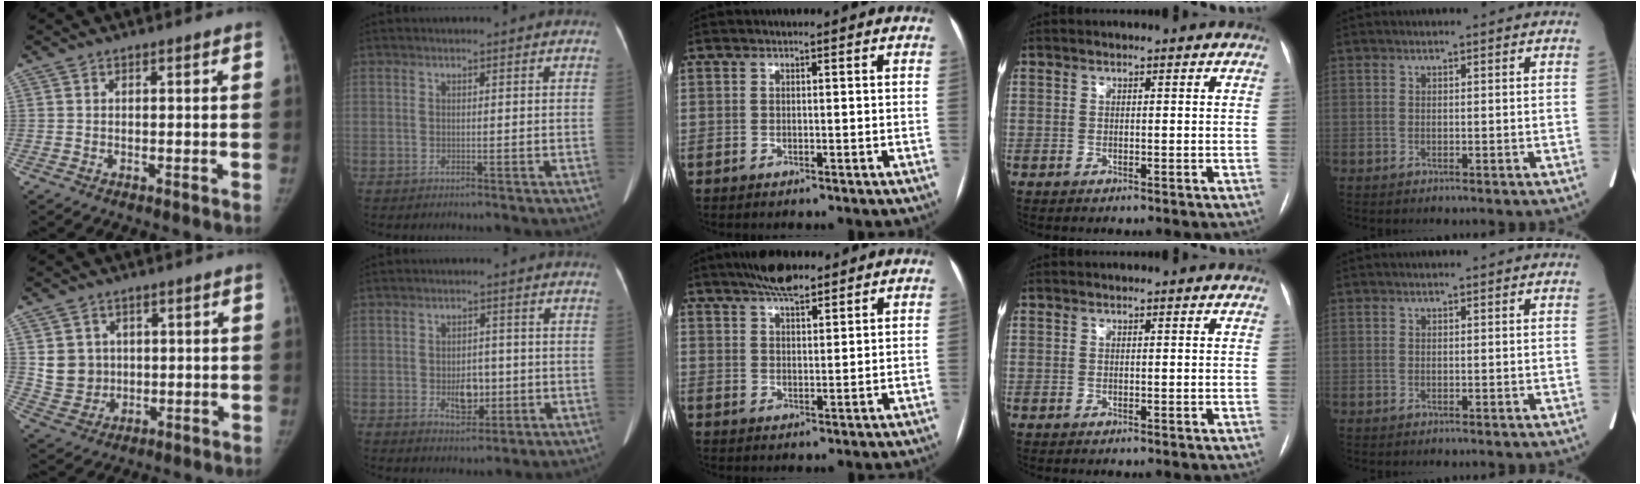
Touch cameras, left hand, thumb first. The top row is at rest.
{"thumb": {"total": 7.0, "force": [1.2, 6.5, 2.4], "torque": [-0.012, -0.008, 0.034]}, "index": {"total": 4.7, "force": [-0.9, 2.9, 3.6], "torque": [-0.057, 0.002, -0.008]}, "middle": {"total": 6.5, "force": [5.2, 1.7, 3.6], "torque": [-0.066, 0.013, 0.088]}}